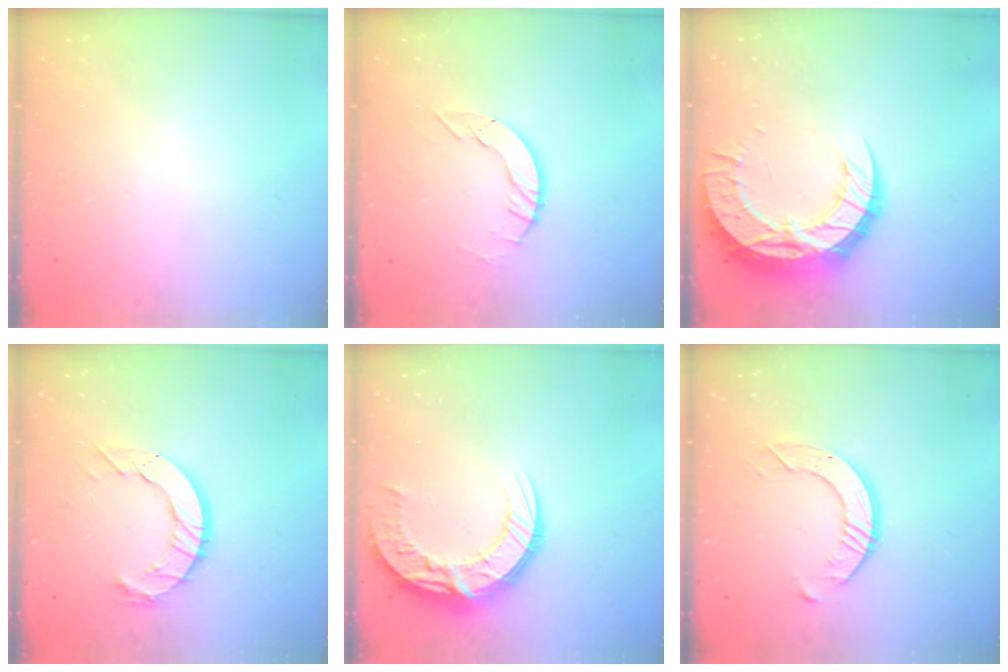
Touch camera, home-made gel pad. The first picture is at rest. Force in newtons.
{"total": 5.5, "press": 5.5, "slide": 0.2}
{"total": 17.5, "press": 17.4, "slide": 1.4}
{"total": 9.8, "press": 9.7, "slide": 1.1}
{"total": 13.2, "press": 13.2, "slide": 1.2}
{"total": 6.4, "press": 6.4, "slide": 0.6}